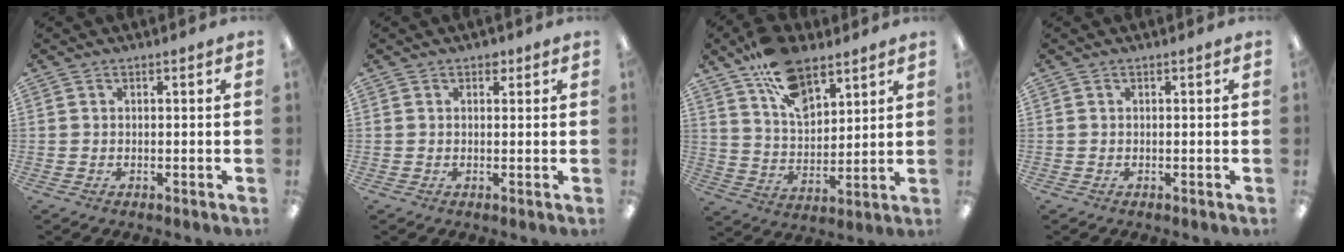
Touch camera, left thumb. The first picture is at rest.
{"total": 1.6, "force": [0.9, 1.0, 0.8], "torque": [0.000, -0.004, 0.012]}
{"total": 14.1, "force": [9.4, 7.2, 7.6], "torque": [-0.130, -0.046, 0.172]}
{"total": 0.0}